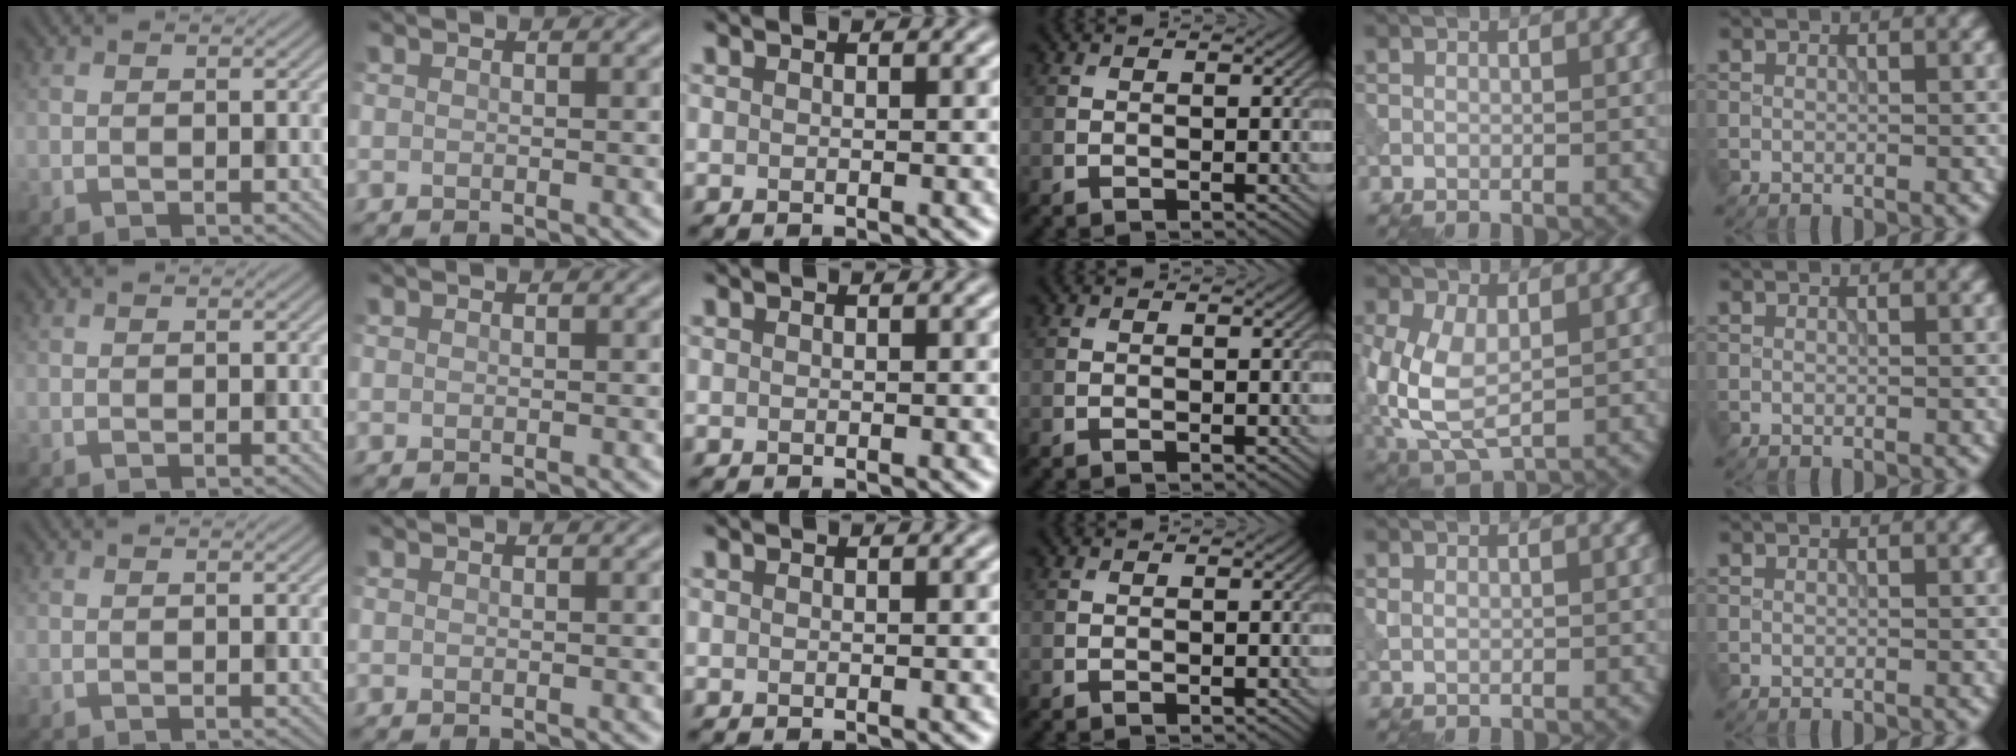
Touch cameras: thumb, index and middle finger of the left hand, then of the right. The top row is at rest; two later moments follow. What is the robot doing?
{"motion": "press", "object": "tv remote"}